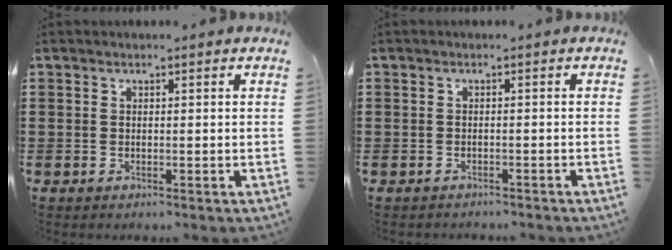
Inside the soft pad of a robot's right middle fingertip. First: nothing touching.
{"total": 1.0, "force": [-1.0, 0.3, -0.2], "torque": [0.002, 0.003, -0.023]}